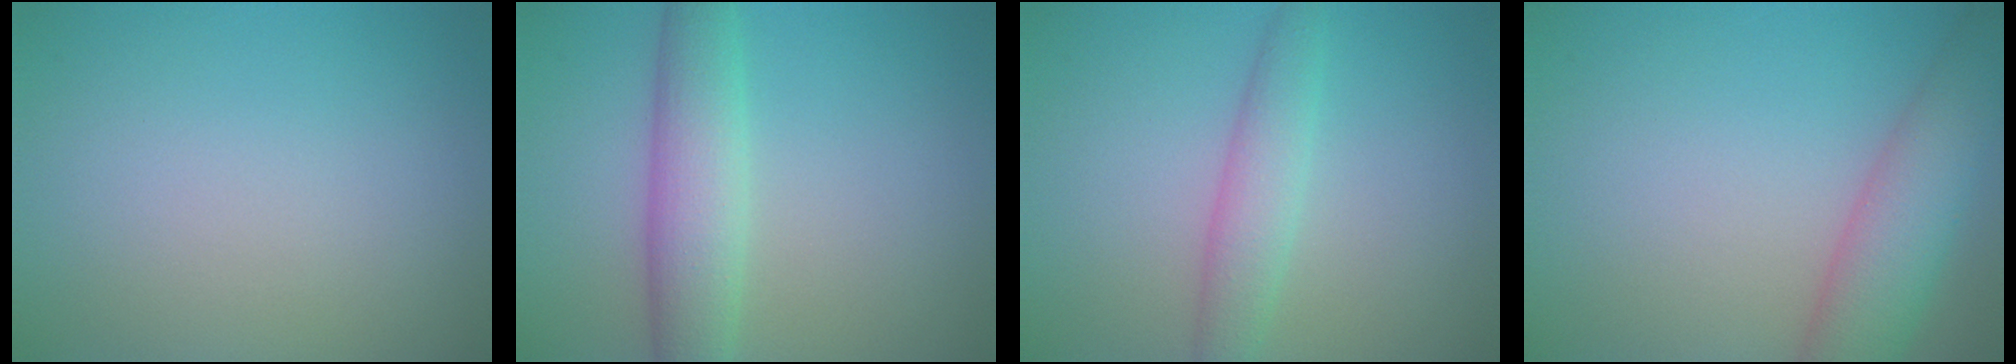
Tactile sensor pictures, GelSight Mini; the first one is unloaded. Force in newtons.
{"total": 4.8, "press": 4.8, "slide": 0.1}
{"total": 2.9, "press": 2.9, "slide": 0.2}
{"total": 5.7, "press": 5.7, "slide": 0.2}